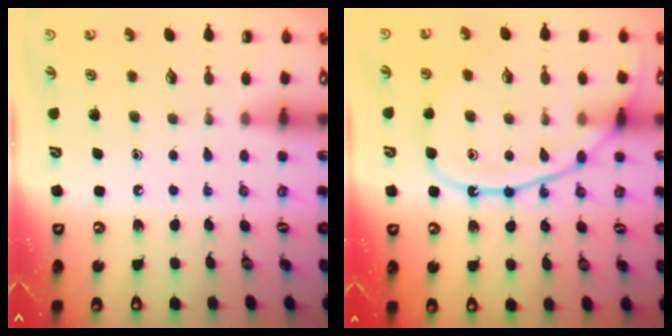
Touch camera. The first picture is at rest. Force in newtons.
{"total": 14.5, "press": 14.4, "slide": 1.4}